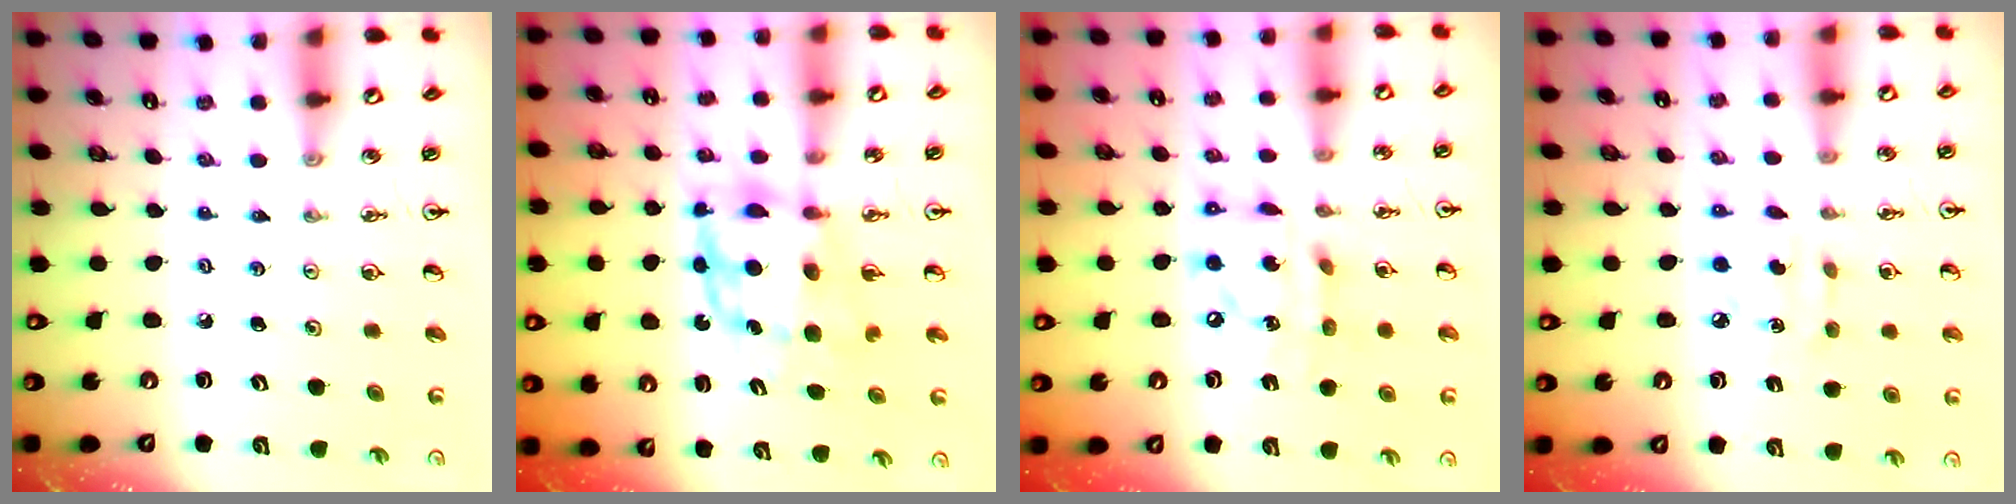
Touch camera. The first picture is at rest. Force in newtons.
{"total": 7.8, "press": 7.7, "slide": 0.8}
{"total": 14.7, "press": 14.7, "slide": 1.2}
{"total": 4.8, "press": 4.8, "slide": 0.1}